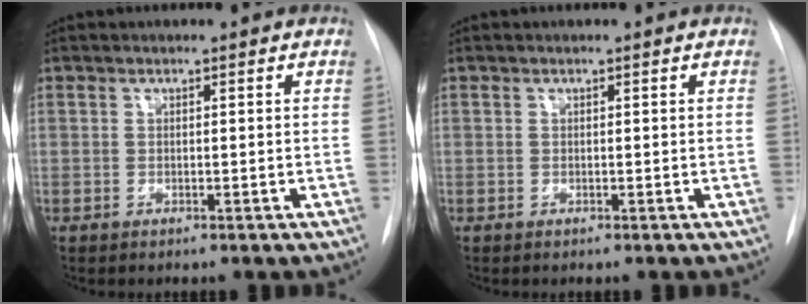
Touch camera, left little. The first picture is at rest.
{"total": 0.0}